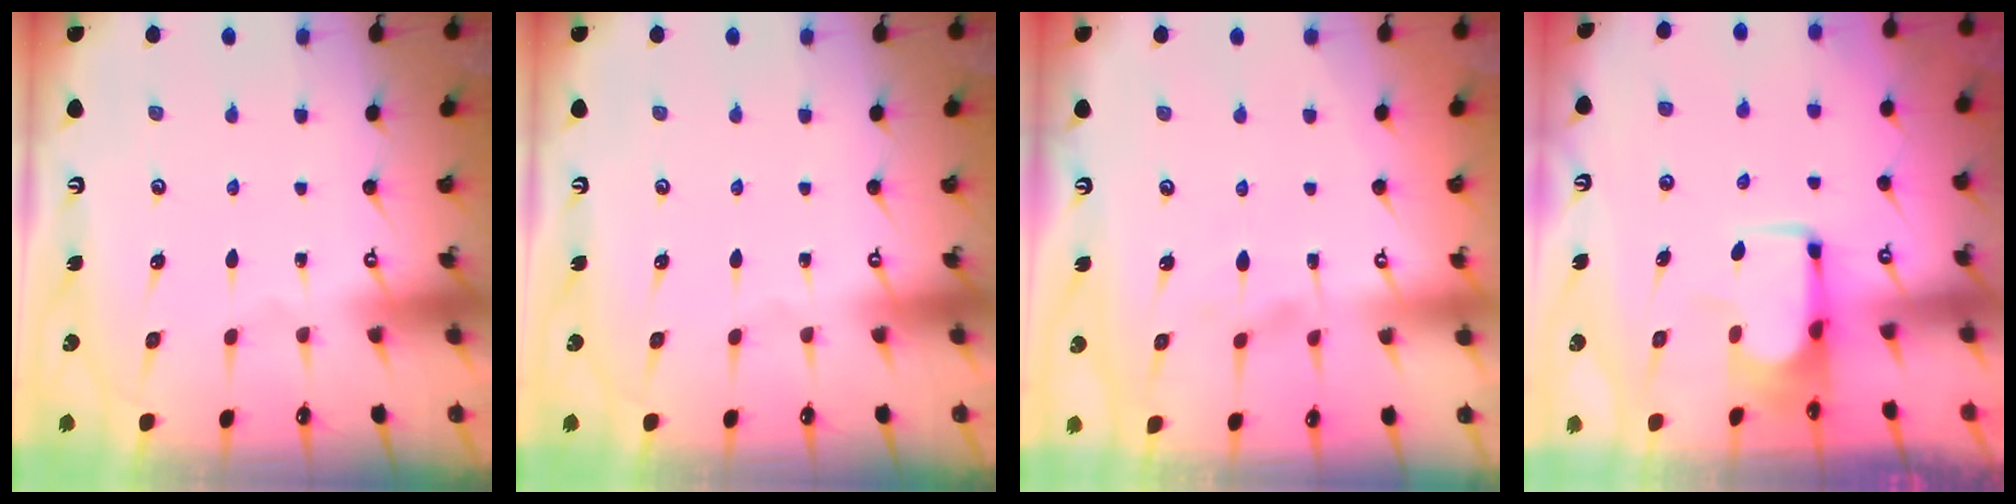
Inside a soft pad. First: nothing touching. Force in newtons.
{"total": 0.0}
{"total": 3.9, "press": 3.8, "slide": 0.7}
{"total": 3.7, "press": 3.7, "slide": 0.4}